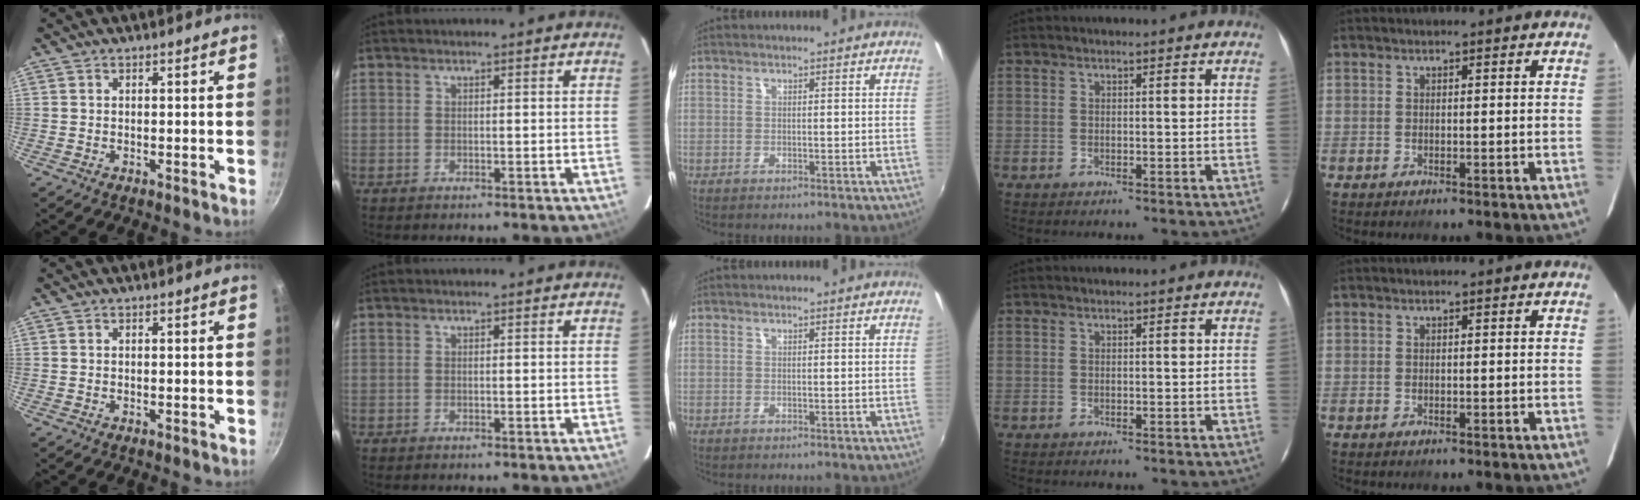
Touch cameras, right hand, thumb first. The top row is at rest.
{}